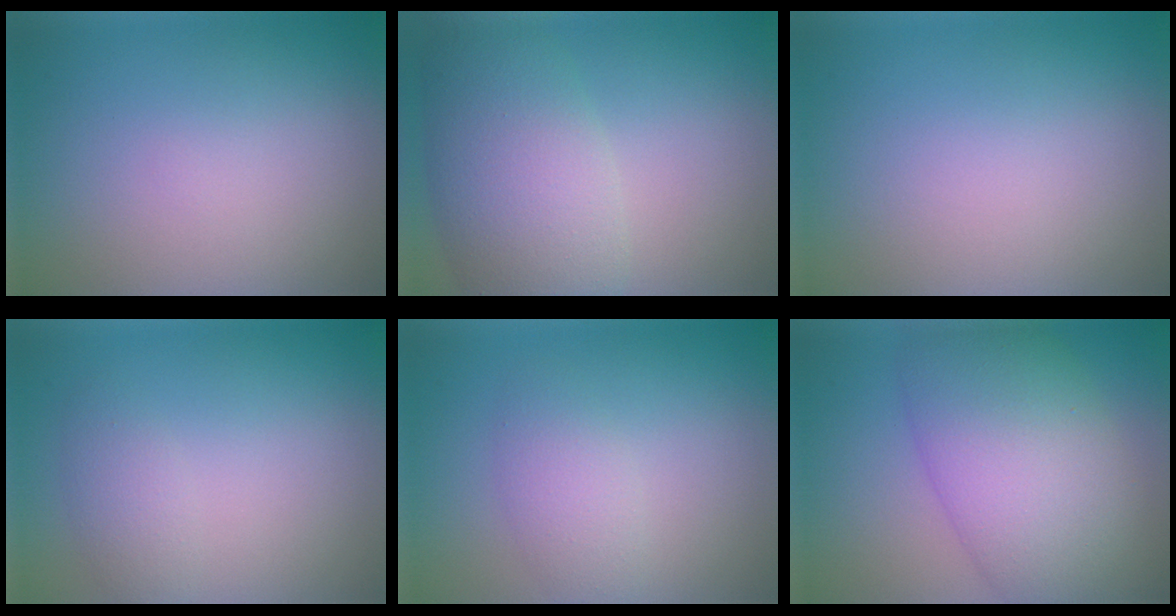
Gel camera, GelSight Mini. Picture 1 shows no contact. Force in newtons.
{"total": 8.7, "press": 8.7, "slide": 0.5}
{"total": 0.0}
{"total": 1.9, "press": 1.9, "slide": 0.1}
{"total": 2.5, "press": 2.5, "slide": 0.1}
{"total": 10.4, "press": 10.4, "slide": 0.4}